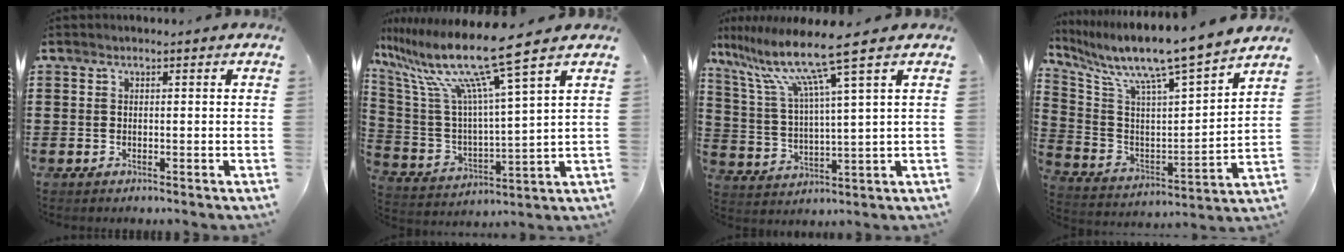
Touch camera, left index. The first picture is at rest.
{"total": 13.6, "force": [10.2, -0.1, 8.9], "torque": [-0.210, -0.061, 0.167]}
{"total": 10.8, "force": [7.2, -0.3, 8.0], "torque": [-0.181, -0.032, 0.117]}
{"total": 9.2, "force": [8.0, -0.5, 4.4], "torque": [-0.113, -0.077, 0.122]}